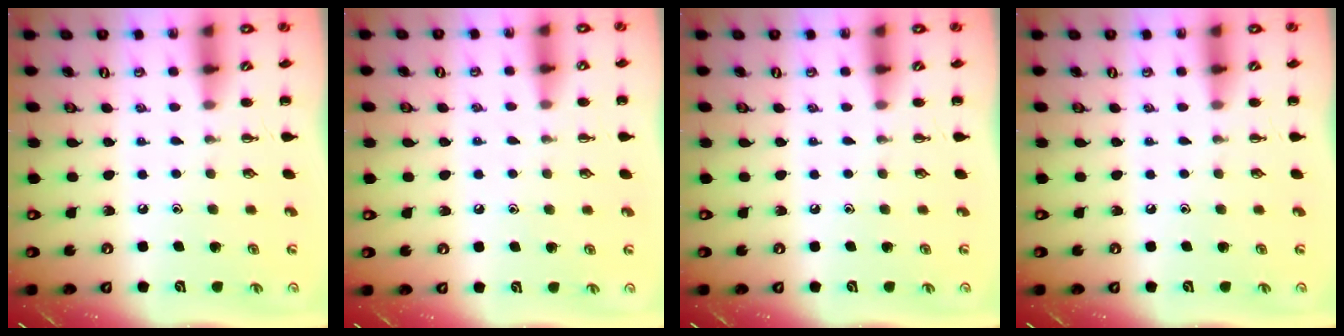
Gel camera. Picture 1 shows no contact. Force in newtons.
{"total": 5.7, "press": 5.5, "slide": 1.5}
{"total": 0.0}
{"total": 0.0}